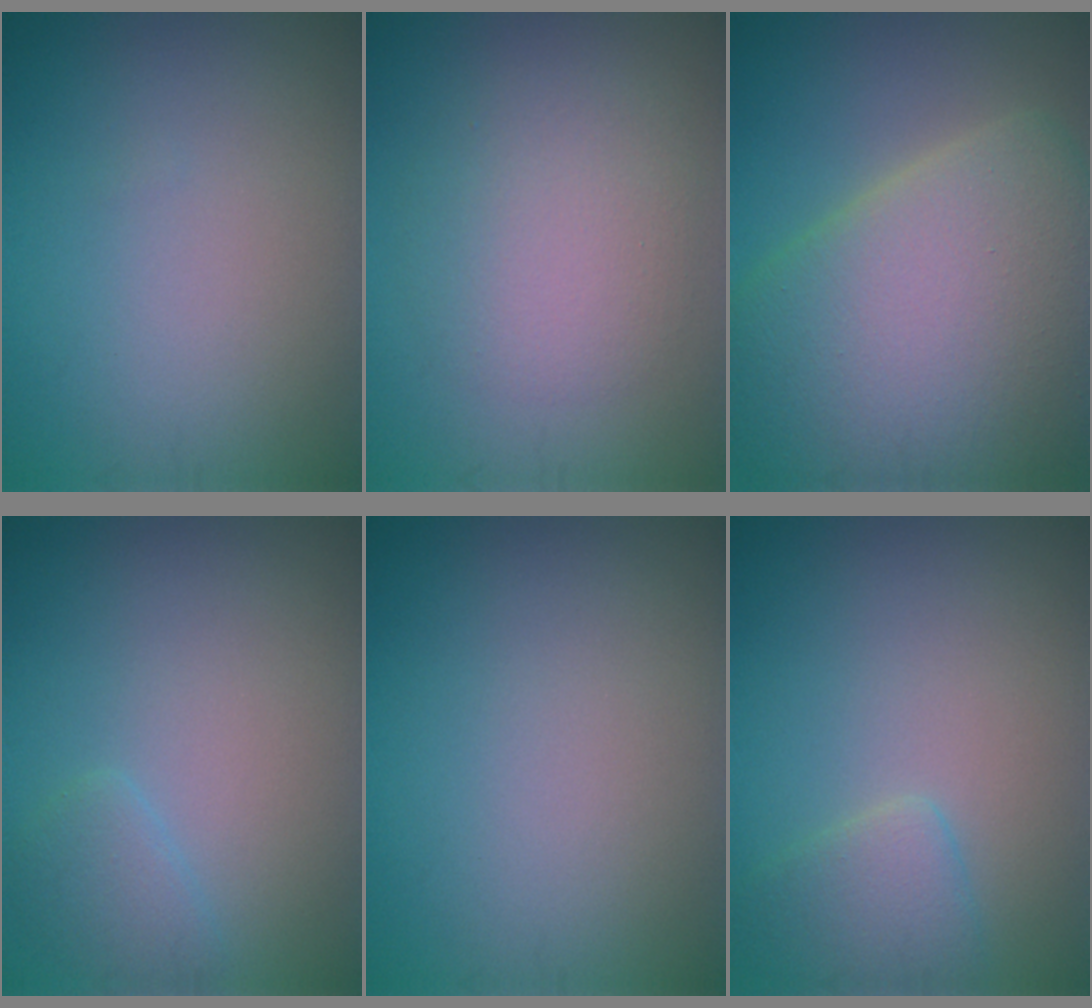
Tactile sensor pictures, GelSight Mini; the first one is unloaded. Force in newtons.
{"total": 3.9, "press": 3.9, "slide": 0.4}
{"total": 12.1, "press": 12.0, "slide": 1.0}
{"total": 1.5, "press": 1.5, "slide": 0.2}
{"total": 0.0}
{"total": 2.3, "press": 2.3, "slide": 0.2}